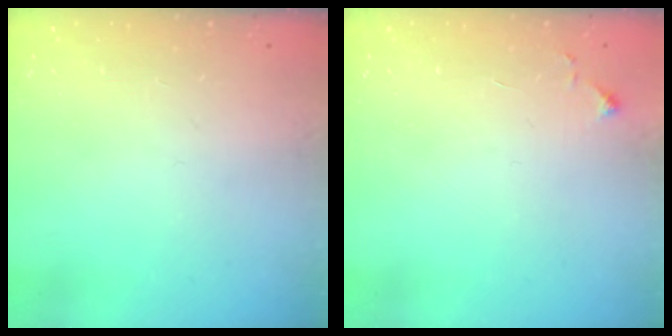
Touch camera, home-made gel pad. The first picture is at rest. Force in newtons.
{"total": 3.2, "press": 3.2, "slide": 0.6}